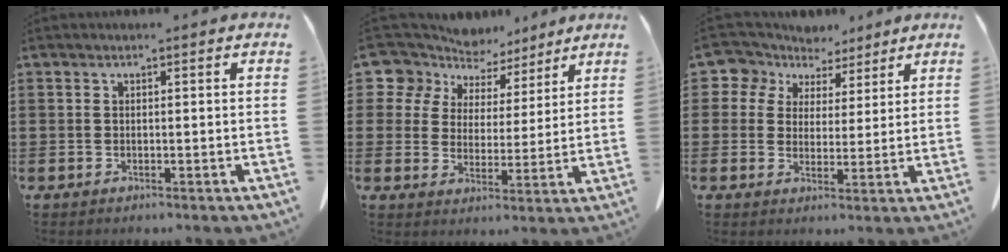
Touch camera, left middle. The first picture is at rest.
{"total": 8.1, "force": [6.7, 4.4, 1.1], "torque": [-0.069, -0.031, 0.126]}
{"total": 6.3, "force": [4.5, 4.3, 0.6], "torque": [-0.053, -0.020, 0.084]}